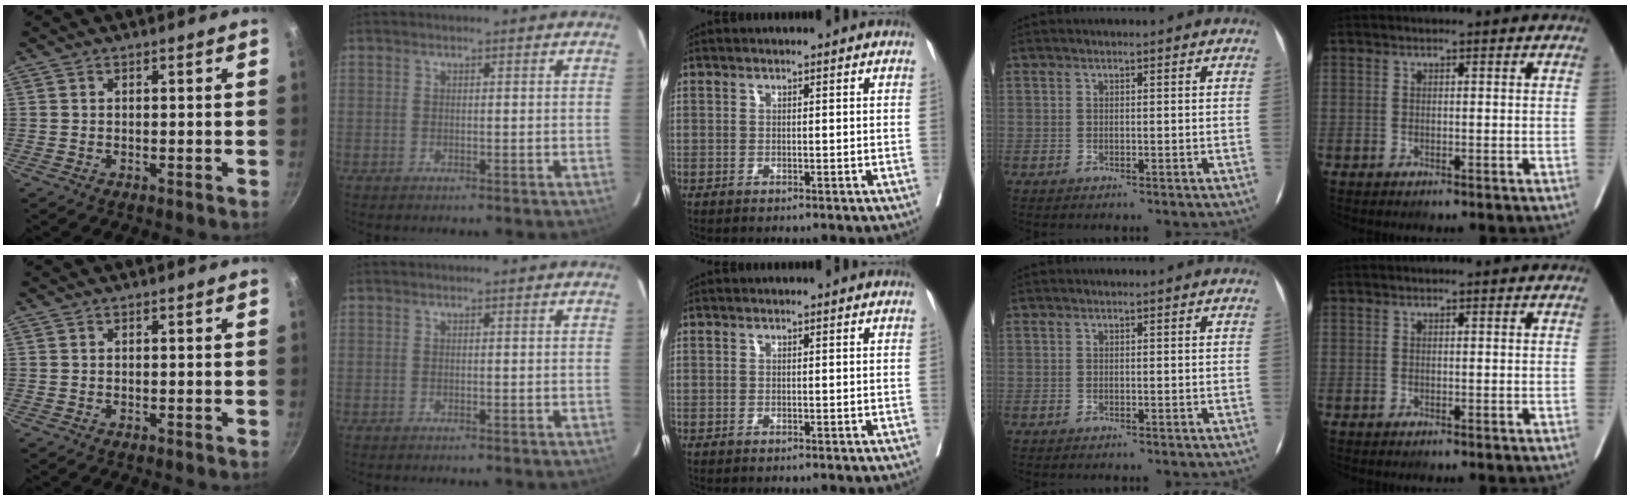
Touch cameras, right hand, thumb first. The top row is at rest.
{}